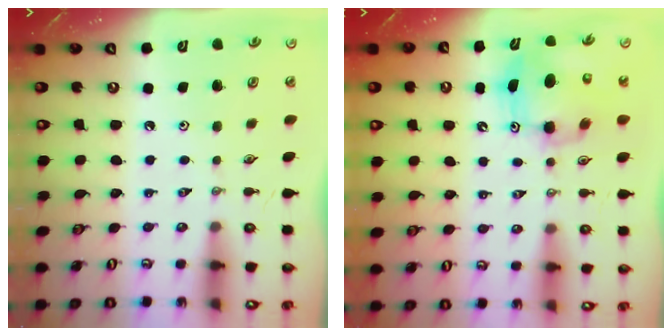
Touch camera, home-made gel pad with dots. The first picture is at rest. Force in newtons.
{"total": 9.5, "press": 9.3, "slide": 1.9}